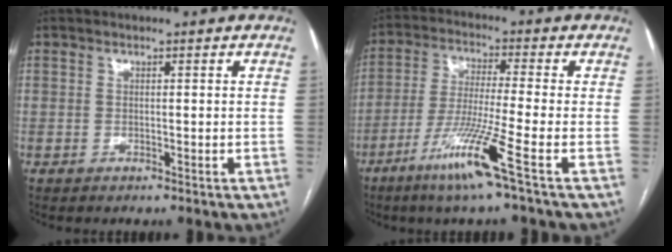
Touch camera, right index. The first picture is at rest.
{"total": 10.6, "force": [-5.5, -1.6, 8.9], "torque": [-0.174, -0.029, -0.111]}